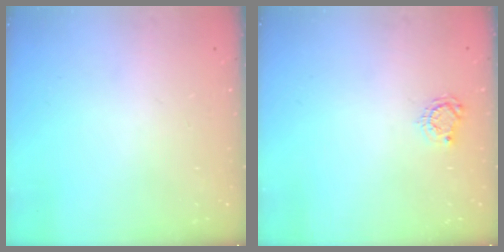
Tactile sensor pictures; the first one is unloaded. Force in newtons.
{"total": 4.4, "press": 4.3, "slide": 0.4}